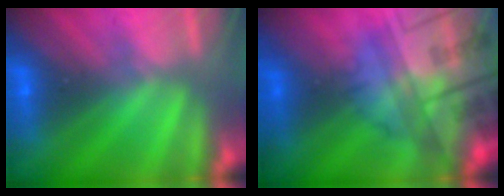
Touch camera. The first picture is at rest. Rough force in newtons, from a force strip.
{"total": 10.2}